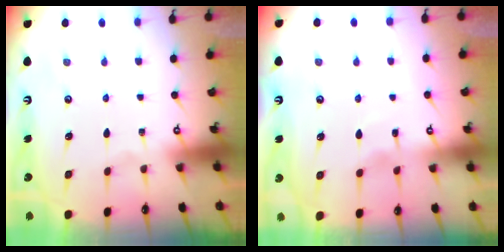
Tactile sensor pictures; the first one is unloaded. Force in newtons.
{"total": 3.3, "press": 3.3, "slide": 0.4}